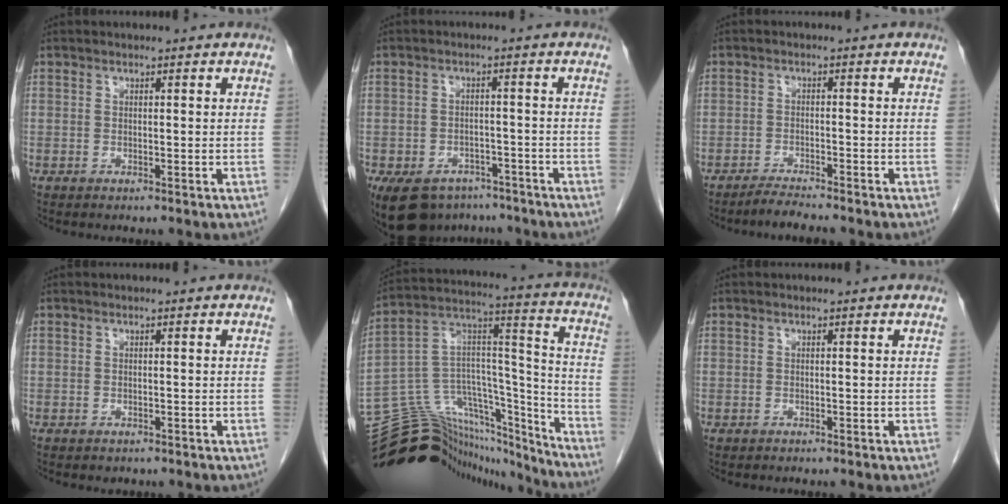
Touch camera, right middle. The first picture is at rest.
{"total": 11.2, "force": [-8.3, 6.5, 3.7], "torque": [-0.072, 0.002, -0.115]}
{"total": 2.8, "force": [-2.7, -0.2, 0.8], "torque": [-0.021, -0.014, -0.048]}
{"total": 0.6, "force": [-0.4, 0.4, 0.1], "torque": [-0.009, 0.000, -0.002]}
{"total": 28.1, "force": [-25.9, 8.1, 7.6], "torque": [-0.135, 0.051, -0.391]}
{"total": 0.0}